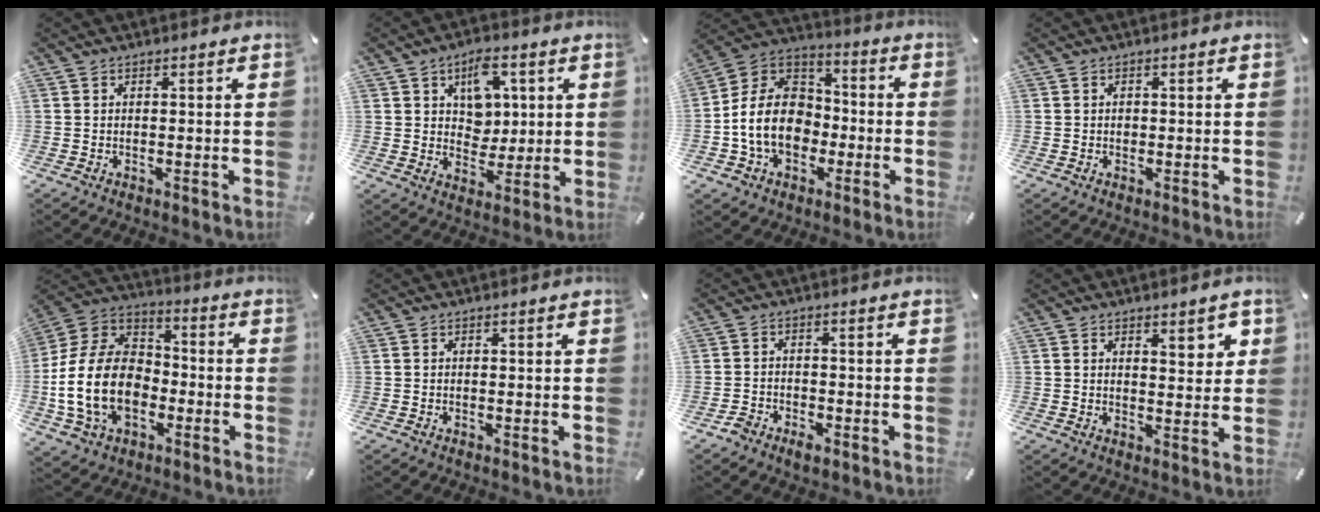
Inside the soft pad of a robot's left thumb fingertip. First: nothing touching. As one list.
[{"total": 9.1, "force": [3.7, 7.1, 4.4], "torque": [-0.052, -0.011, 0.061]}, {"total": 14.6, "force": [-4.2, 11.6, 7.8], "torque": [-0.177, 0.025, -0.076]}, {"total": 0.8, "force": [-0.1, 0.7, 0.4], "torque": [-0.006, 0.004, -0.003]}, {"total": 18.6, "force": [-4.9, 13.4, 11.9], "torque": [-0.266, 0.029, -0.087]}, {"total": 0.0}, {"total": 3.2, "force": [-2.3, 1.9, 1.0], "torque": [-0.022, 0.011, -0.047]}, {"total": 4.9, "force": [3.0, 2.4, 3.0], "torque": [-0.025, -0.016, 0.045]}]